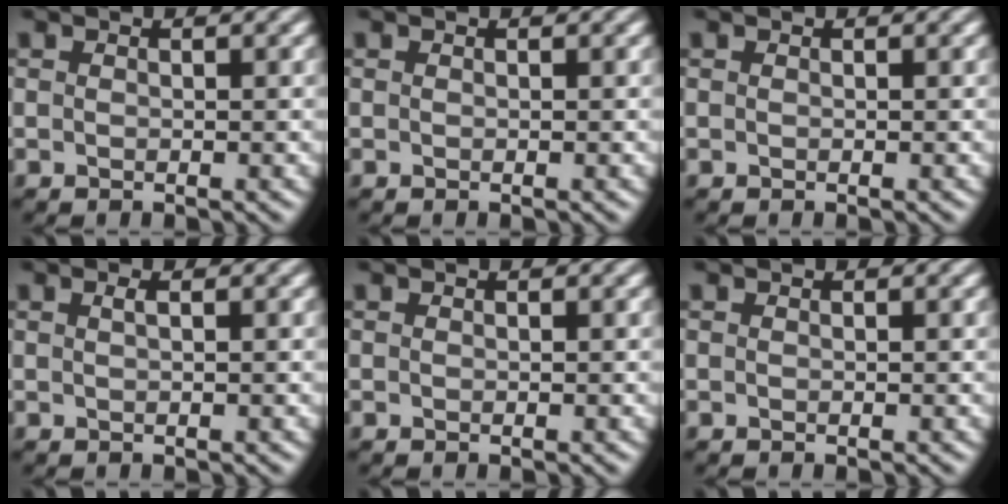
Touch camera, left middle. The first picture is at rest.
{"total": 0.0}
{"total": 0.0}
{"total": 0.8, "force": [0.3, 0.3, 0.7], "torque": [-0.013, 0.005, 0.005]}
{"total": 0.0}
{"total": 0.0}